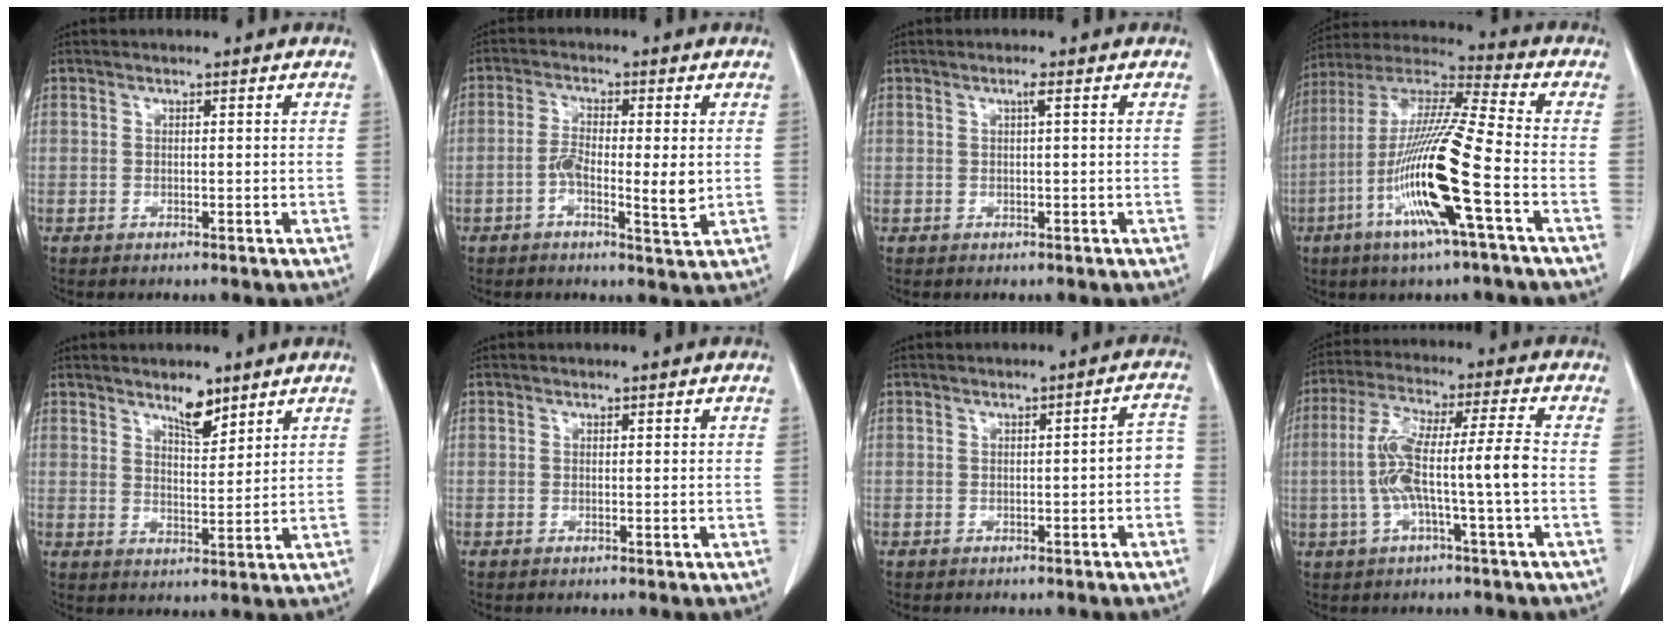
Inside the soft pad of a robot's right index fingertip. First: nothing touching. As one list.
[{"total": 6.1, "force": [-0.6, 1.4, 5.9], "torque": [-0.103, -0.003, -0.011]}, {"total": 0.9, "force": [0.3, -0.2, 0.8], "torque": [-0.017, 0.002, 0.005]}, {"total": 17.6, "force": [-5.8, -0.1, 16.6], "torque": [-0.334, -0.016, -0.115]}, {"total": 4.6, "force": [3.6, 1.3, 2.6], "torque": [-0.047, -0.005, 0.063]}, {"total": 0.0}, {"total": 3.2, "force": [-0.7, 0.8, 3.0], "torque": [-0.028, 0.015, -0.010]}, {"total": 9.9, "force": [-1.4, 0.0, 9.8], "torque": [-0.195, 0.025, -0.026]}]